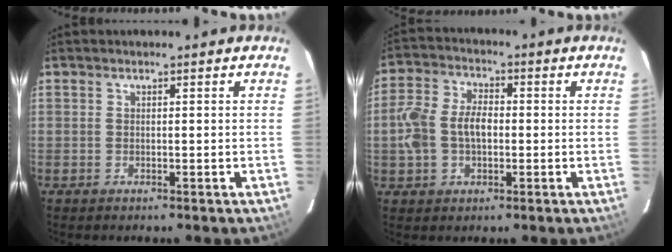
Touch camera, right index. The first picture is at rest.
{"total": 9.3, "force": [-0.9, 6.2, 6.8], "torque": [-0.147, 0.017, -0.015]}